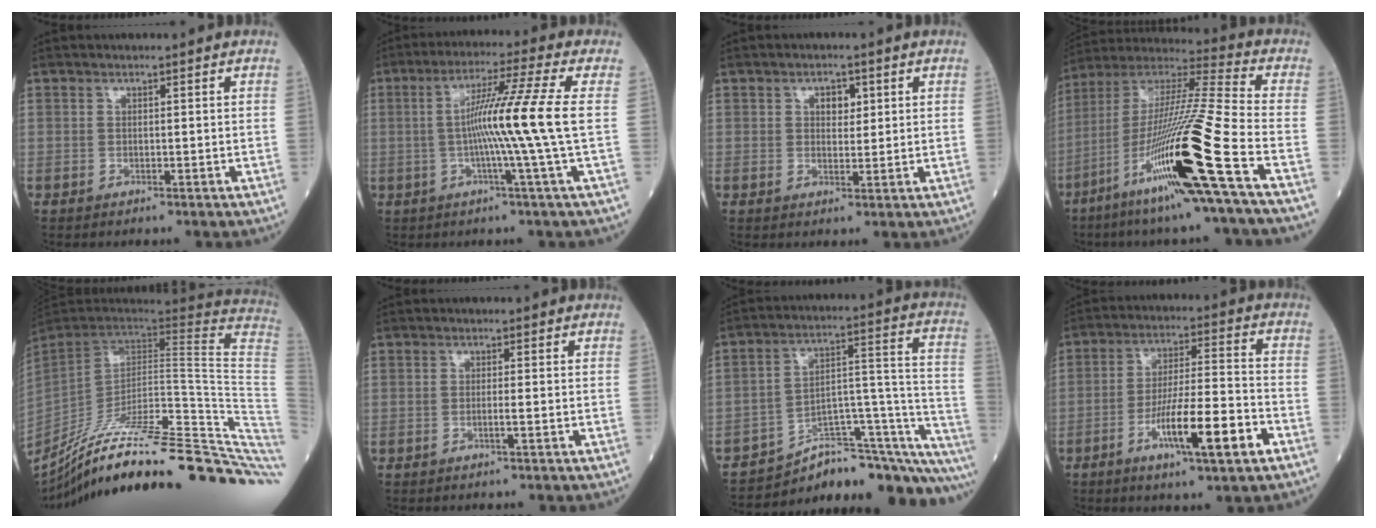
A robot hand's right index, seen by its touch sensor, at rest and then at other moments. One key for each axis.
{"total": 10.9, "fx": -0.6, "fy": -3.1, "fz": 10.4, "tx": -0.183, "ty": 0.001, "tz": -0.010}
{"total": 2.8, "fx": 1.1, "fy": 1.7, "fz": 1.9, "tx": -0.025, "ty": 0.004, "tz": 0.016}
{"total": 22.9, "fx": -9.9, "fy": -1.4, "fz": 20.6, "tx": -0.402, "ty": -0.042, "tz": -0.191}
{"total": 39.4, "fx": -30.6, "fy": 3.3, "fz": 24.5, "tx": -0.257, "ty": -0.056, "tz": -0.429}
{"total": 0.8, "fx": -0.4, "fy": -0.2, "fz": 0.7, "tx": -0.012, "ty": 0.001, "tz": -0.008}
{"total": 22.1, "fx": -19.8, "fy": 4.5, "fz": 8.8, "tx": -0.041, "ty": 0.064, "tz": -0.274}
{"total": 12.0, "fx": -5.5, "fy": 1.0, "fz": 10.7, "tx": -0.186, "ty": -0.004, "tz": -0.093}